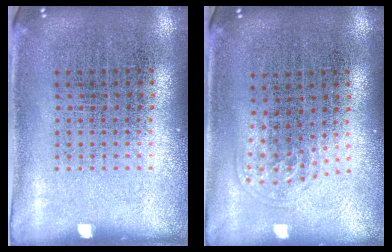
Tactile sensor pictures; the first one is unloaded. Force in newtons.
{"total": 0.9, "press": 0.6, "slide": 0.7}